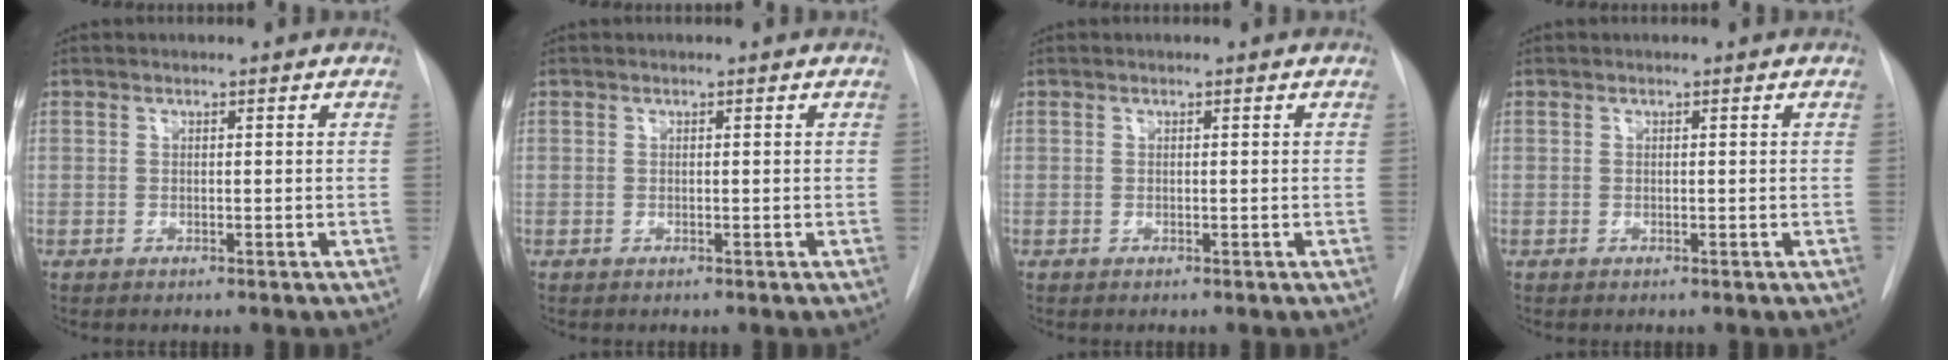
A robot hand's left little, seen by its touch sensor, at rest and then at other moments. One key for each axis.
{"total": 0.0}
{"total": 0.0}
{"total": 0.0}